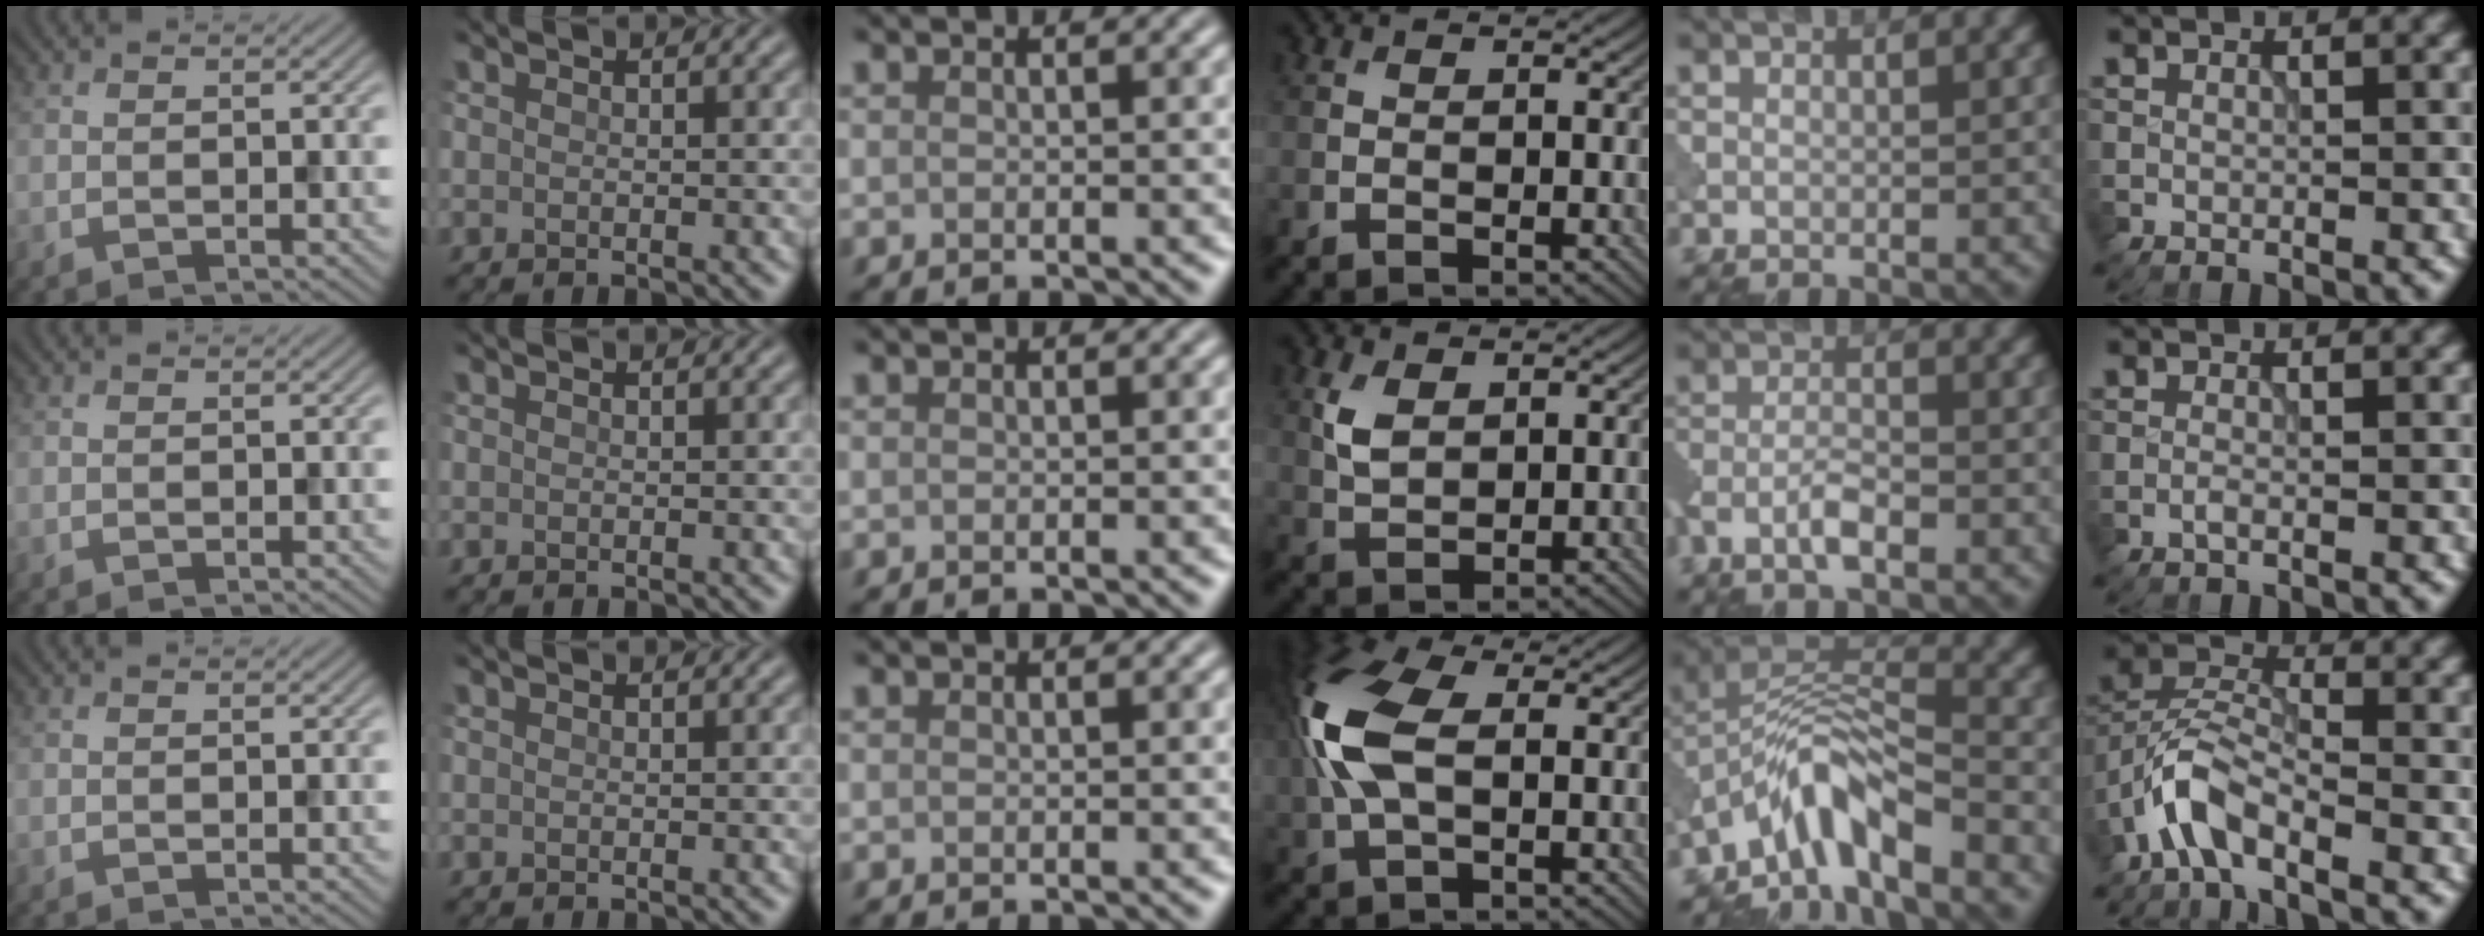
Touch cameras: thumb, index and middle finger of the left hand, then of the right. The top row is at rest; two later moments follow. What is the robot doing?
{"motion": "wipe", "object": "makeup brush"}